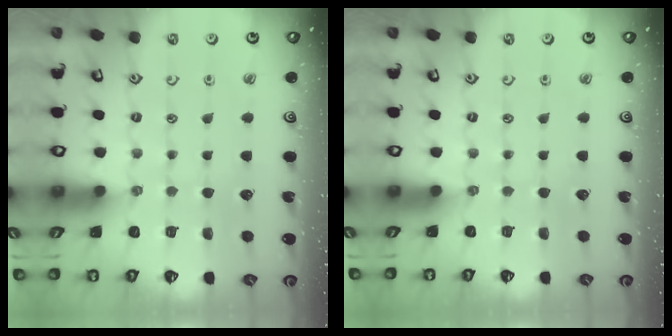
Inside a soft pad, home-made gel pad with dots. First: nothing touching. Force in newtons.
{"total": 0.0}